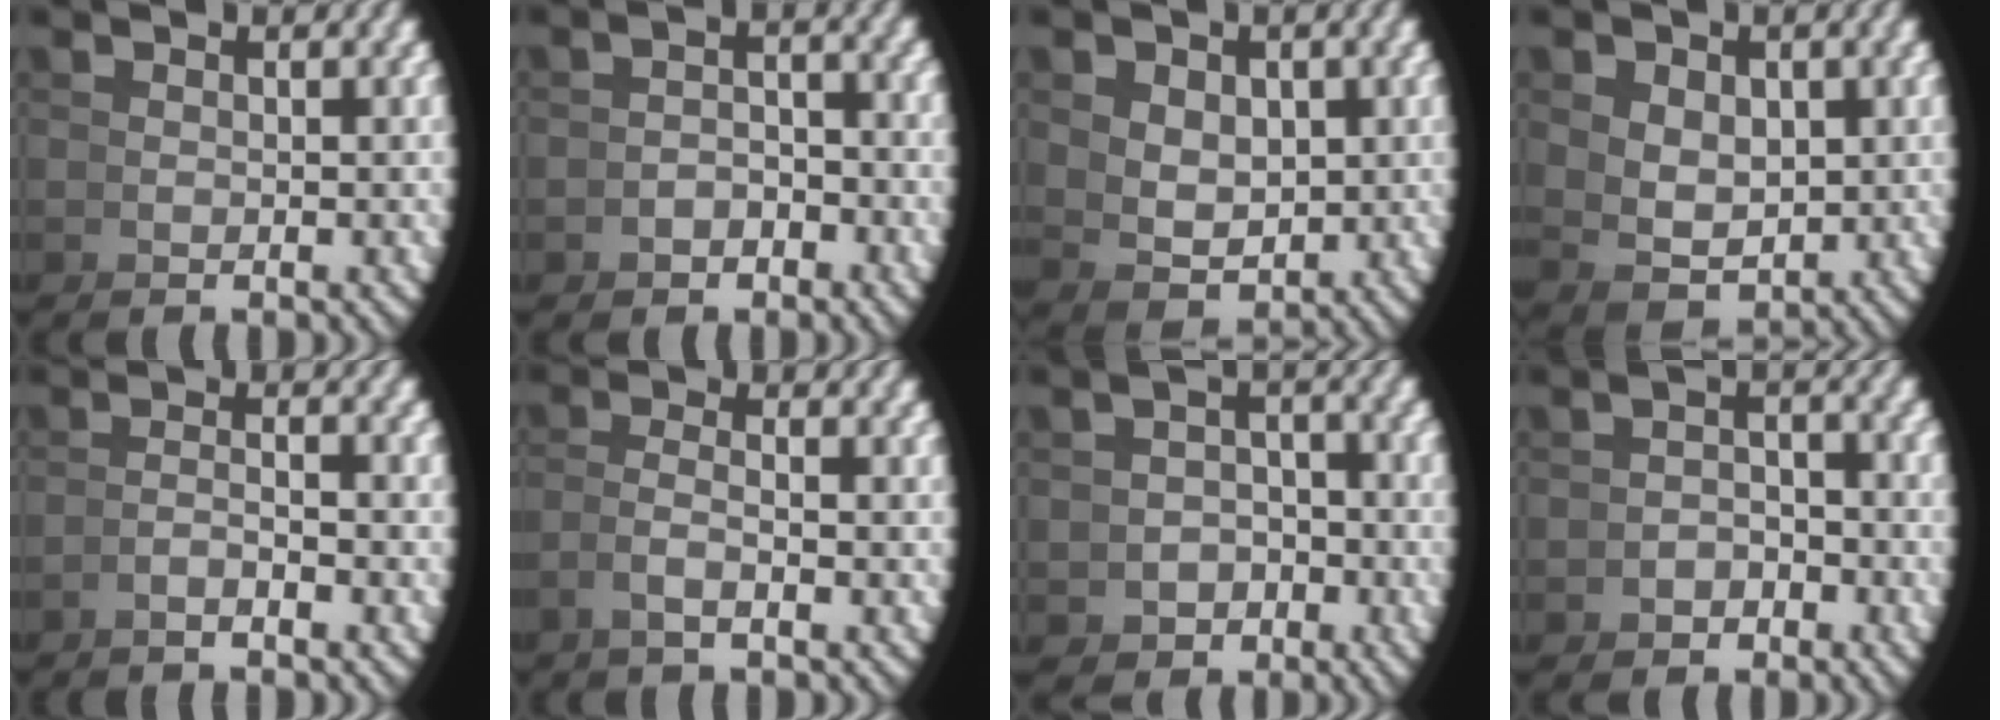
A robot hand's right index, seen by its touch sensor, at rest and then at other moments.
{"total": 1.8, "force": [-1.7, 0.6, 0.3], "torque": [0.016, 0.003, -0.034]}
{"total": 3.7, "force": [0.8, 2.5, 2.6], "torque": [-0.047, -0.013, 0.032]}
{"total": 3.9, "force": [0.8, 2.7, 2.7], "torque": [-0.054, -0.013, 0.032]}
{"total": 1.9, "force": [-1.1, -0.9, 1.2], "torque": [-0.008, 0.006, -0.024]}
{"total": 1.9, "force": [-0.5, -0.4, 1.8], "torque": [-0.041, -0.002, -0.004]}
{"total": 5.3, "force": [-2.4, 4.4, 1.7], "torque": [-0.017, -0.019, -0.037]}
{"total": 2.2, "force": [-1.7, 1.3, 0.4], "torque": [0.012, -0.003, -0.031]}